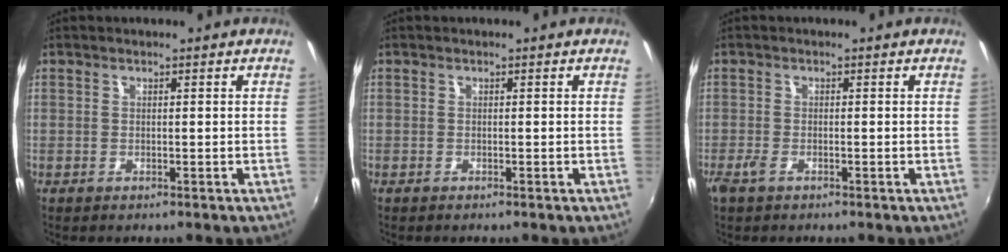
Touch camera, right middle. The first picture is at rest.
{"total": 0.0}
{"total": 2.0, "force": [-1.4, 0.8, 1.3], "torque": [-0.029, -0.005, -0.028]}